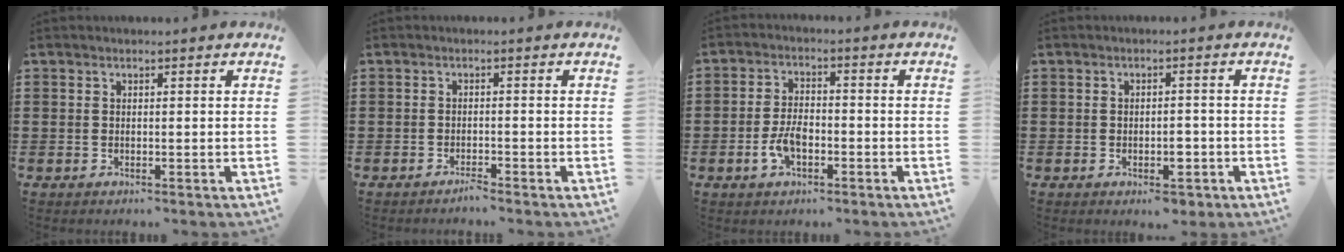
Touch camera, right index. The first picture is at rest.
{"total": 1.3, "force": [-1.2, -0.1, 0.4], "torque": [-0.009, 0.000, -0.024]}
{"total": 4.9, "force": [-1.9, 2.4, 3.8], "torque": [-0.085, 0.001, -0.038]}
{"total": 3.0, "force": [-1.4, 1.4, 2.2], "torque": [-0.037, 0.005, -0.026]}